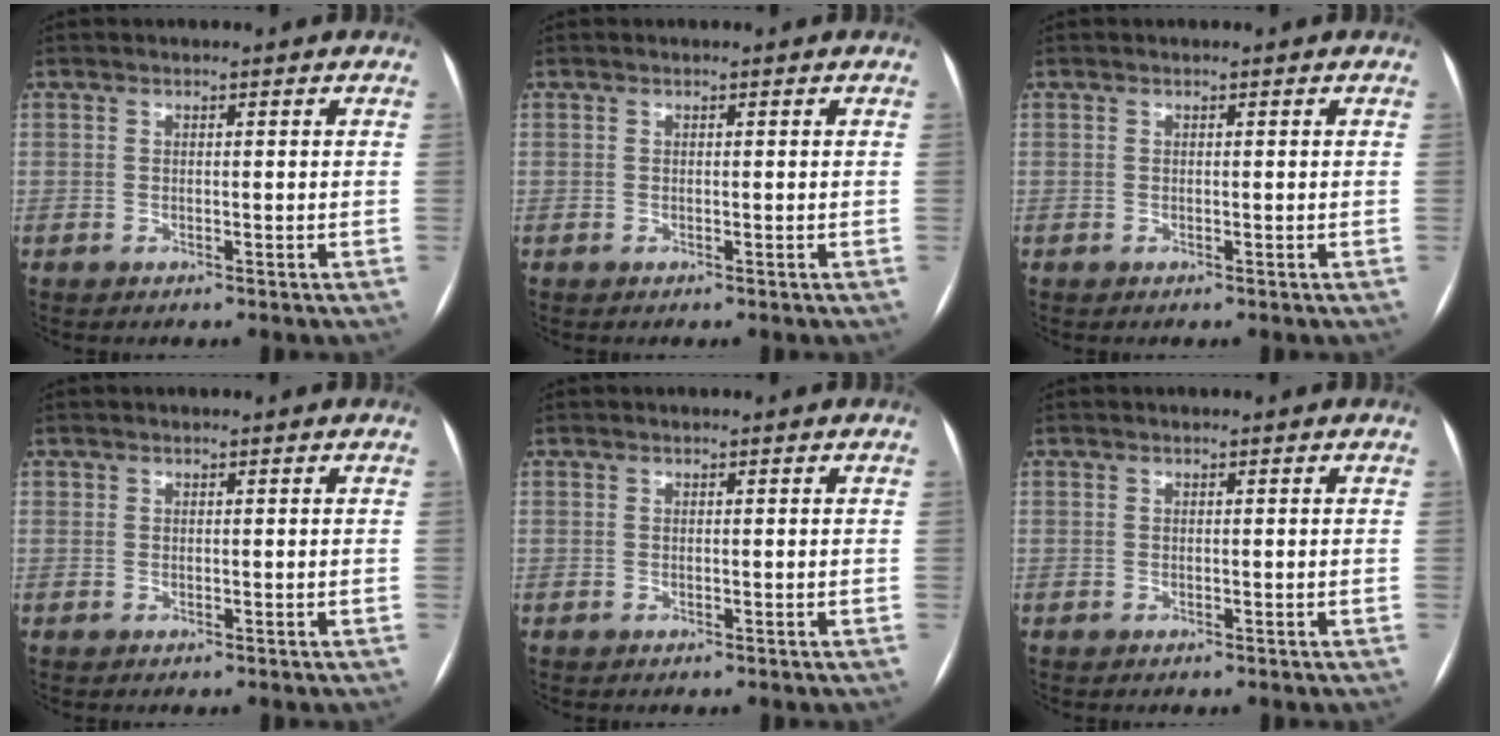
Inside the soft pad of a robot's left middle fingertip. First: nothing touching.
{"total": 0.0}
{"total": 0.0}
{"total": 0.0}
{"total": 0.0}
{"total": 0.0}